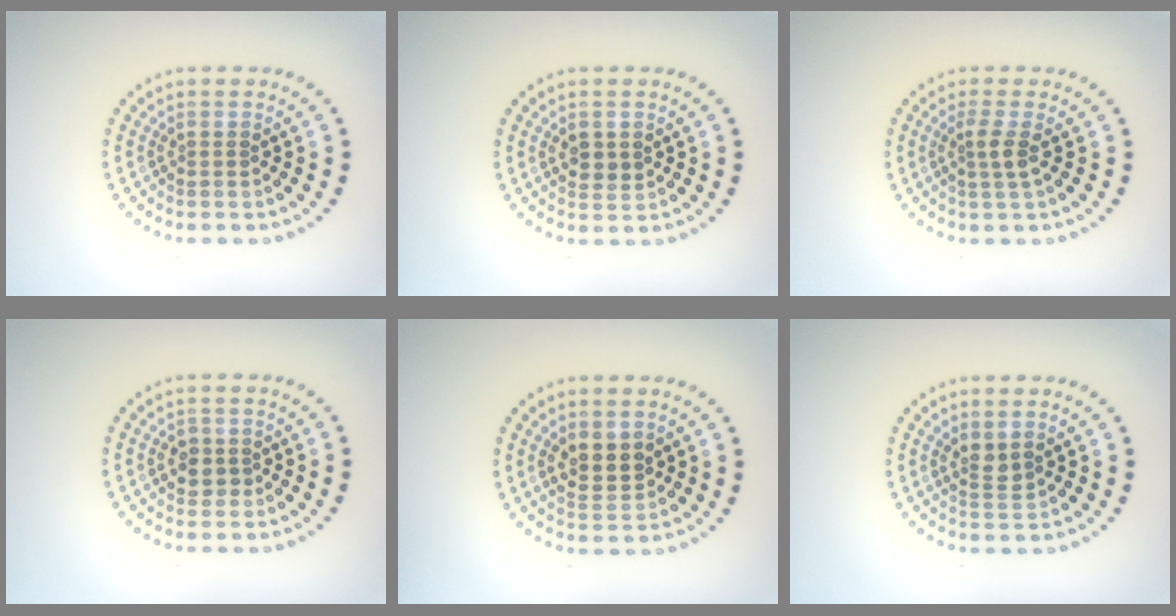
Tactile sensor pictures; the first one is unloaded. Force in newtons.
{"total": 1.8, "press": 1.7, "slide": 0.4}
{"total": 1.8, "press": 1.4, "slide": 1.2}
{"total": 1.8, "press": 1.7, "slide": 0.5}
{"total": 2.9, "press": 2.8, "slide": 0.8}
{"total": 1.5, "press": 1.3, "slide": 0.8}